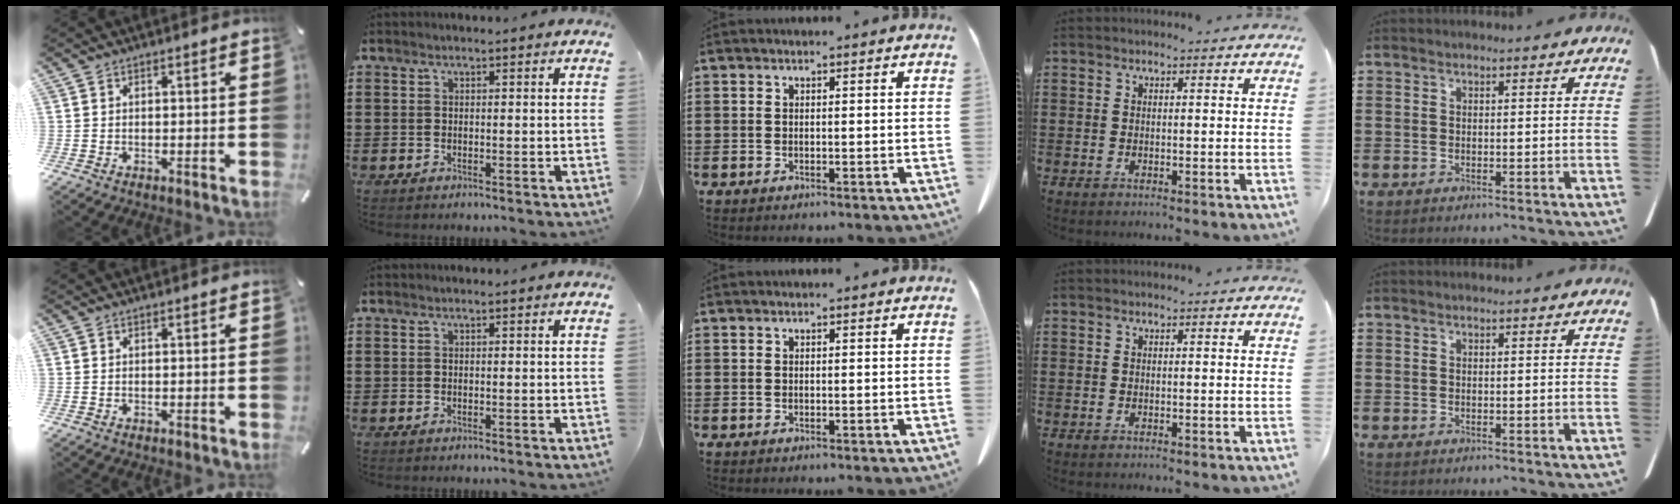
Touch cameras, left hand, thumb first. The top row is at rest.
{}